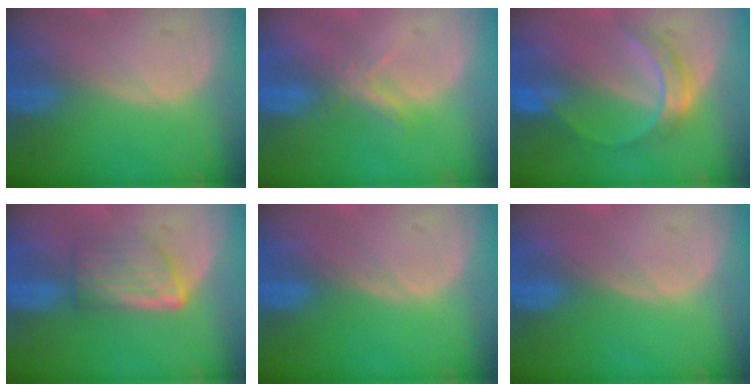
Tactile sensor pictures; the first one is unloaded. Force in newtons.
{"total": 2.3, "press": 2.1, "slide": 0.9}
{"total": 5.0, "press": 4.9, "slide": 1.1}
{"total": 5.8, "press": 5.3, "slide": 2.4}
{"total": 0.0}
{"total": 0.0}